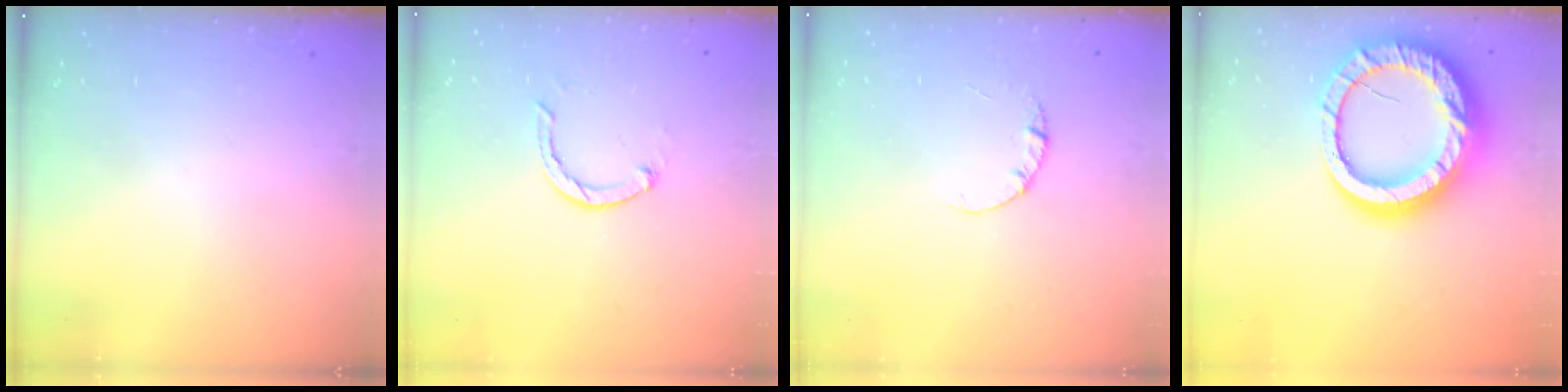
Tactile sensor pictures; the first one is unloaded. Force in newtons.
{"total": 2.4, "press": 2.3, "slide": 0.4}
{"total": 1.4, "press": 1.4, "slide": 0.2}
{"total": 25.1, "press": 25.0, "slide": 2.5}